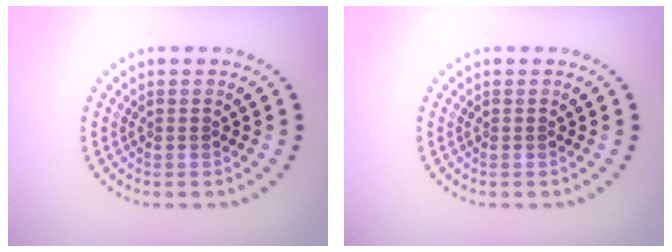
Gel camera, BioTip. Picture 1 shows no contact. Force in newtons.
{"total": 0.0}